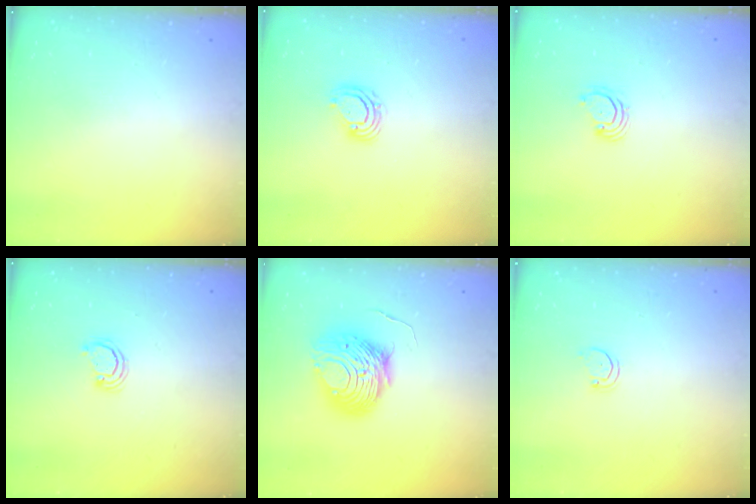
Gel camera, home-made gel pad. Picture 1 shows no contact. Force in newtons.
{"total": 5.7, "press": 5.6, "slide": 0.8}
{"total": 3.0, "press": 3.0, "slide": 0.2}
{"total": 2.3, "press": 2.3, "slide": 0.3}
{"total": 11.1, "press": 11.1, "slide": 0.7}
{"total": 1.5, "press": 1.5, "slide": 0.1}